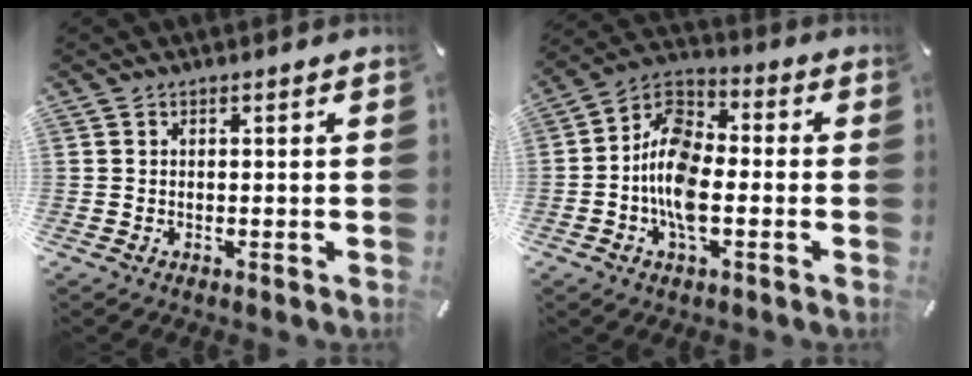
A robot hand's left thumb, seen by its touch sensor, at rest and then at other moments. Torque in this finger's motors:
{"motor_torque": [0.25, 1.21, 1.43, 0.18, 0.50]}